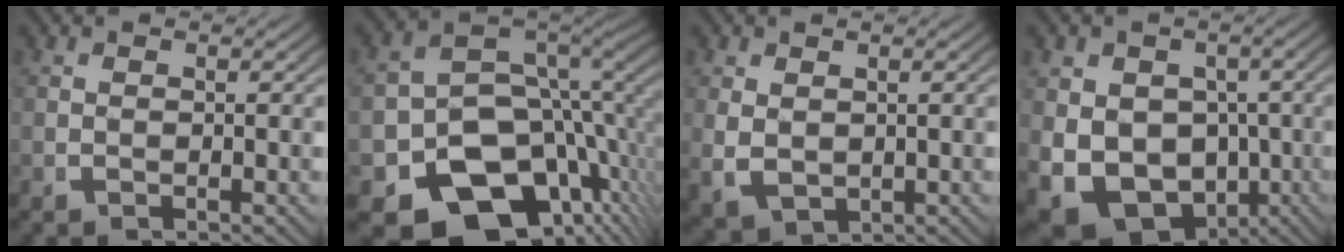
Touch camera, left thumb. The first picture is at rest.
{"total": 19.1, "force": [-6.7, 13.4, 11.9], "torque": [-0.212, -0.055, -0.094]}
{"total": 3.4, "force": [0.0, 2.6, 2.2], "torque": [-0.061, -0.023, 0.023]}
{"total": 12.4, "force": [-4.0, 9.3, 7.1], "torque": [-0.166, -0.078, -0.029]}